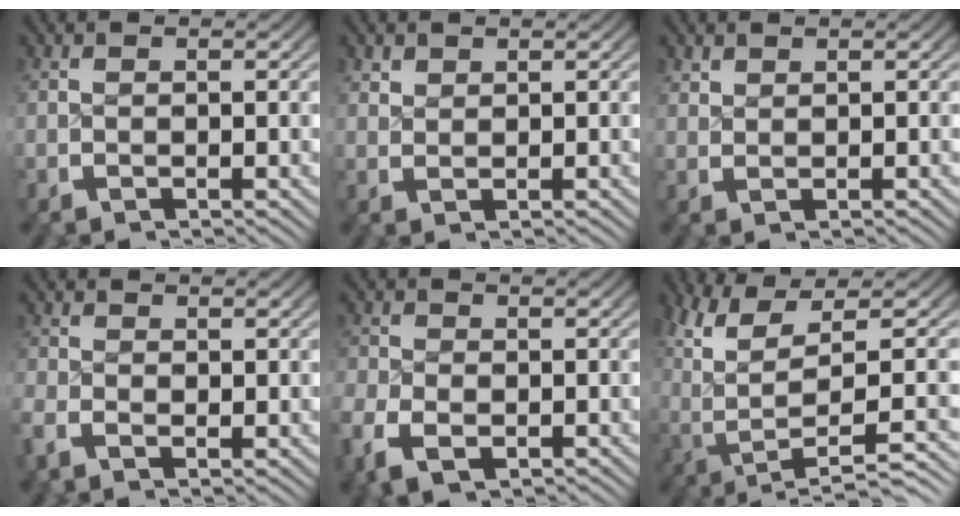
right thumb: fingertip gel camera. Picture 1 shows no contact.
{"total": 1.1, "force": [1.0, 0.3, 0.1], "torque": [0.003, 0.000, 0.025]}
{"total": 1.0, "force": [1.0, 0.0, 0.0], "torque": [0.004, 0.002, 0.025]}
{"total": 1.6, "force": [-0.6, 1.2, 1.0], "torque": [-0.025, -0.008, -0.012]}
{"total": 3.3, "force": [-1.4, 2.3, 1.9], "torque": [-0.039, -0.013, -0.021]}
{"total": 9.1, "force": [0.5, 4.9, 7.6], "torque": [-0.158, -0.022, 0.028]}